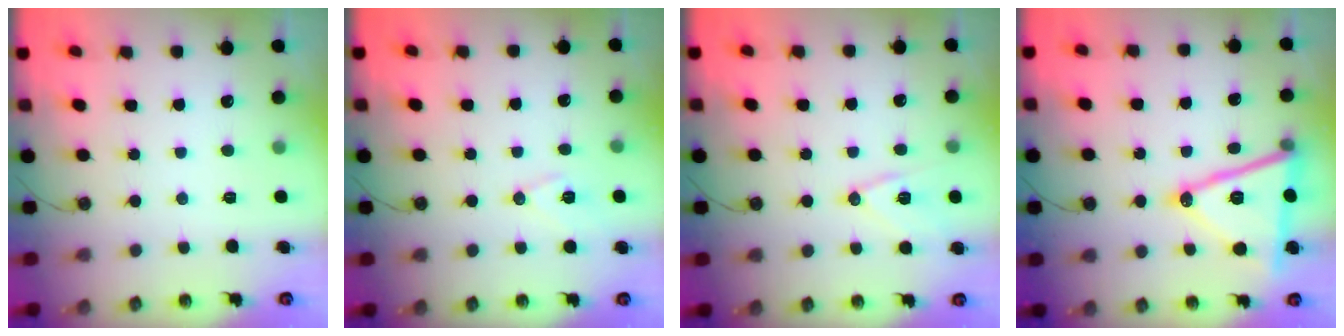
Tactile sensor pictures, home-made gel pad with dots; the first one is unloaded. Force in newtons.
{"total": 8.4, "press": 7.6, "slide": 3.6}
{"total": 10.9, "press": 10.6, "slide": 2.6}
{"total": 18.1, "press": 17.8, "slide": 3.7}